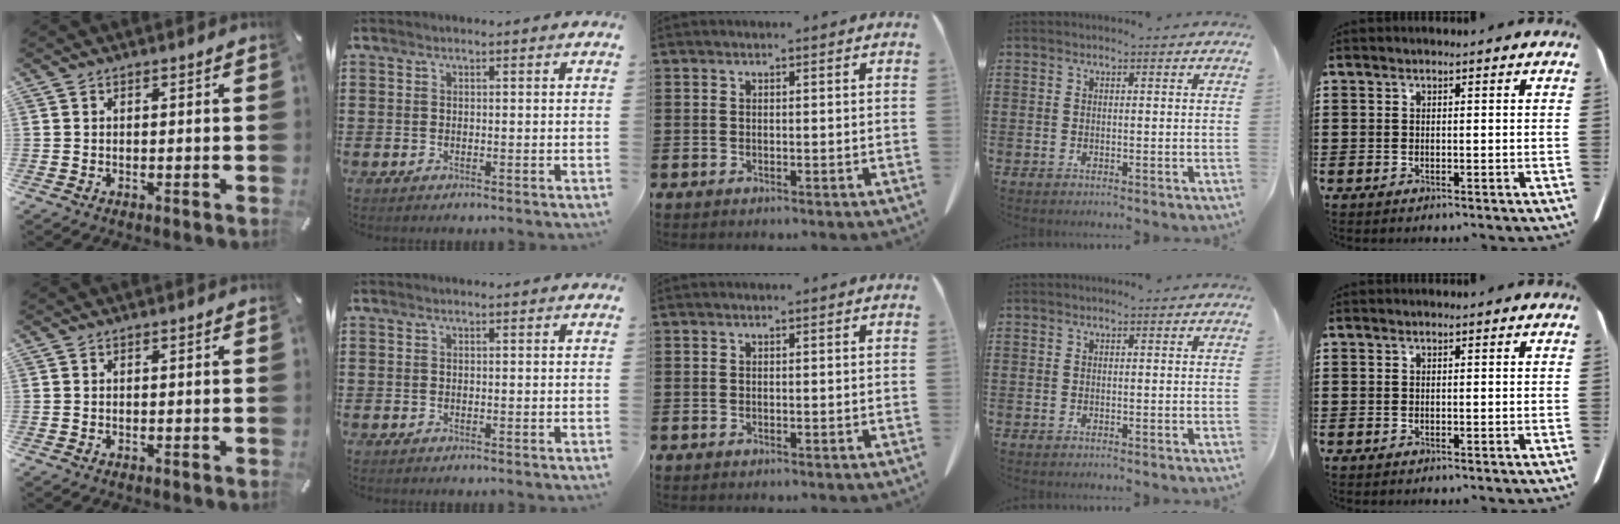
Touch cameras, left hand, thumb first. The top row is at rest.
{}